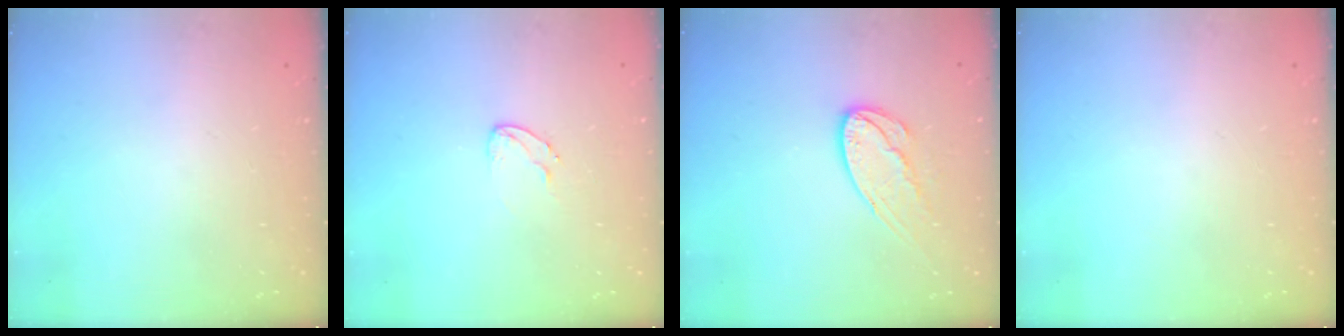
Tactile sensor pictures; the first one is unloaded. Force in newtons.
{"total": 4.4, "press": 4.4, "slide": 0.4}
{"total": 11.3, "press": 11.3, "slide": 1.0}
{"total": 0.0}